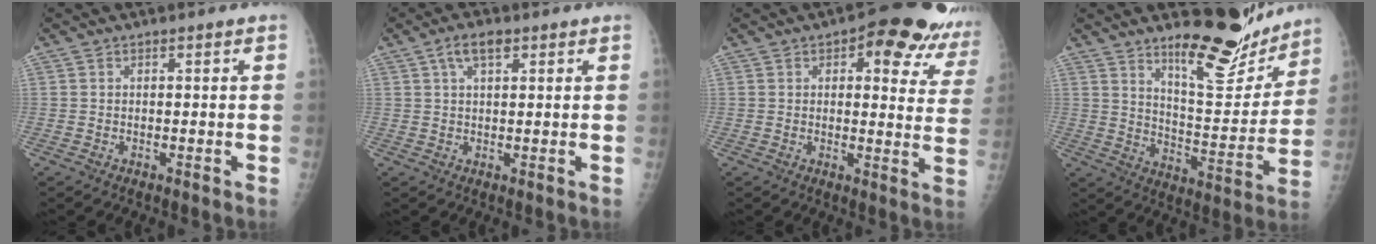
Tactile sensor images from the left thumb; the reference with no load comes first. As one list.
[{"total": 4.3, "force": [2.2, 1.9, 3.2], "torque": [-0.055, 0.002, 0.039]}, {"total": 16.7, "force": [10.5, 6.9, 10.9], "torque": [-0.075, -0.033, 0.104]}, {"total": 16.3, "force": [13.1, 4.9, 8.3], "torque": [-0.072, -0.111, 0.207]}]